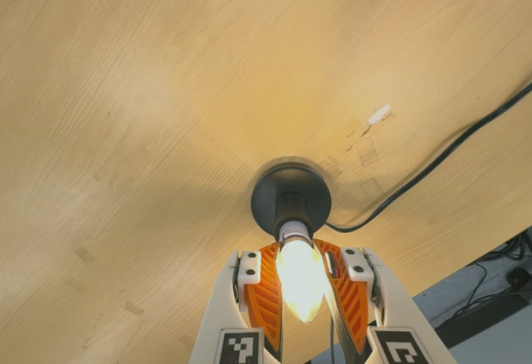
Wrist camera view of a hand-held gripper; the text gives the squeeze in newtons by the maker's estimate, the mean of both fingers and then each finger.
{"total": 21.1, "left": 18.8, "right": 23.3}